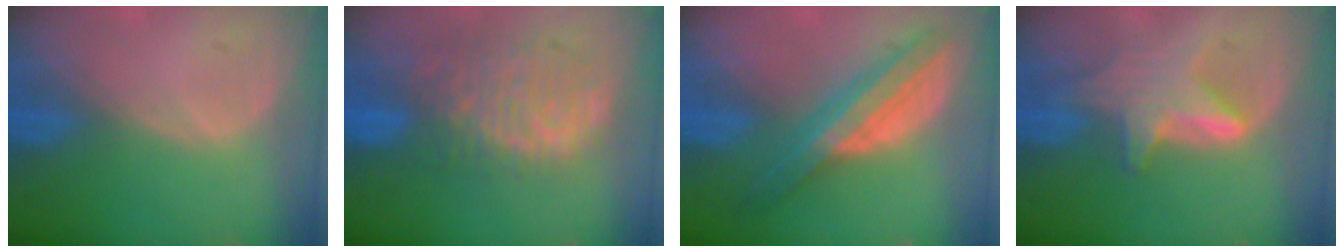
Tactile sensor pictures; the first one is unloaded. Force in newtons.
{"total": 11.2, "press": 9.6, "slide": 5.9}
{"total": 8.1, "press": 8.1, "slide": 0.4}
{"total": 6.3, "press": 6.2, "slide": 0.7}